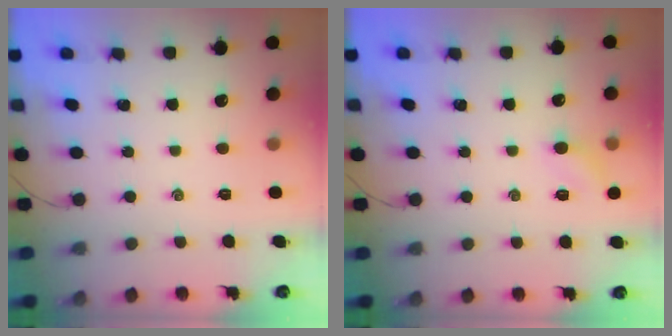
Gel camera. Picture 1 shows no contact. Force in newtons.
{"total": 5.7, "press": 5.4, "slide": 1.8}